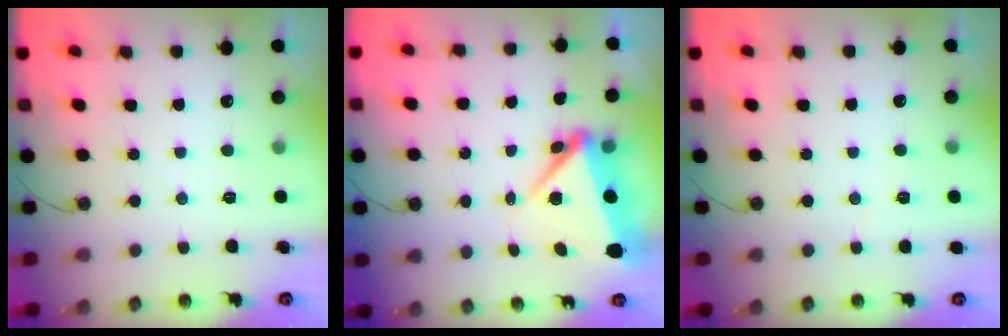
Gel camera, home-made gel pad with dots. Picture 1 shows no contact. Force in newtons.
{"total": 7.4, "press": 7.1, "slide": 2.1}
{"total": 2.9, "press": 1.5, "slide": 2.5}